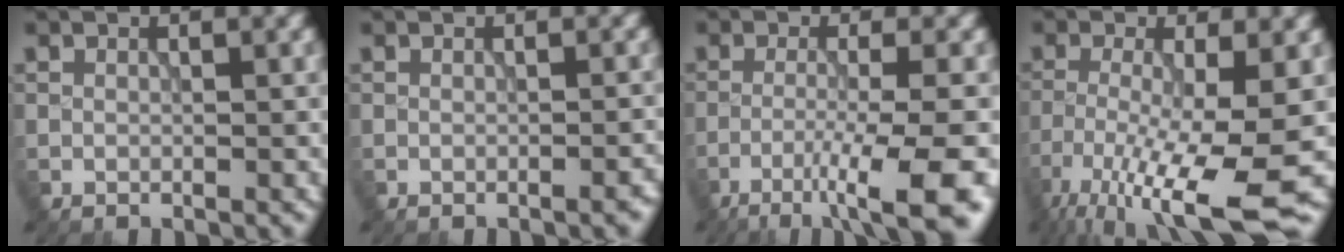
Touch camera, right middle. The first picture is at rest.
{"total": 1.0, "force": [-0.6, 0.3, 0.8], "torque": [-0.010, 0.001, -0.011]}
{"total": 7.8, "force": [-4.2, 1.1, 6.5], "torque": [-0.097, -0.001, -0.073]}
{"total": 9.9, "force": [-5.1, 2.0, 8.3], "torque": [-0.158, -0.019, -0.089]}